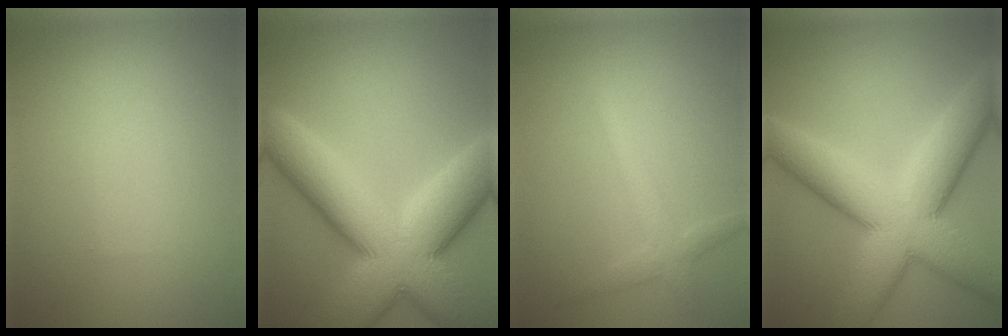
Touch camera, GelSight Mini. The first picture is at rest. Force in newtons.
{"total": 14.6, "press": 14.5, "slide": 0.7}
{"total": 2.2, "press": 2.2, "slide": 0.1}
{"total": 12.0, "press": 12.0, "slide": 0.7}